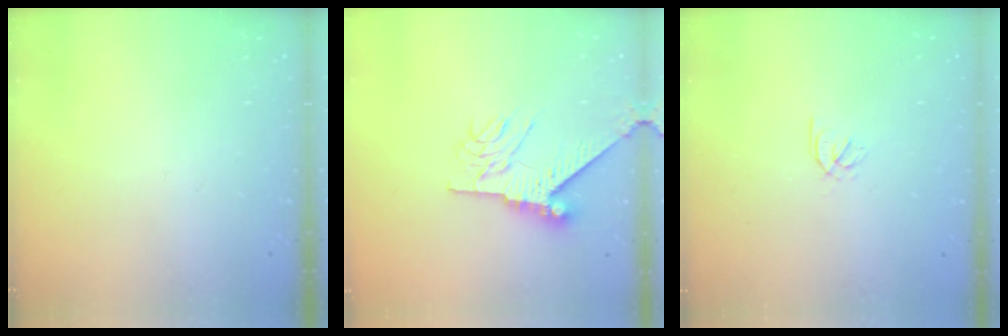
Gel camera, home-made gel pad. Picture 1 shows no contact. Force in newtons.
{"total": 8.9, "press": 8.9, "slide": 0.9}
{"total": 1.5, "press": 1.4, "slide": 0.5}